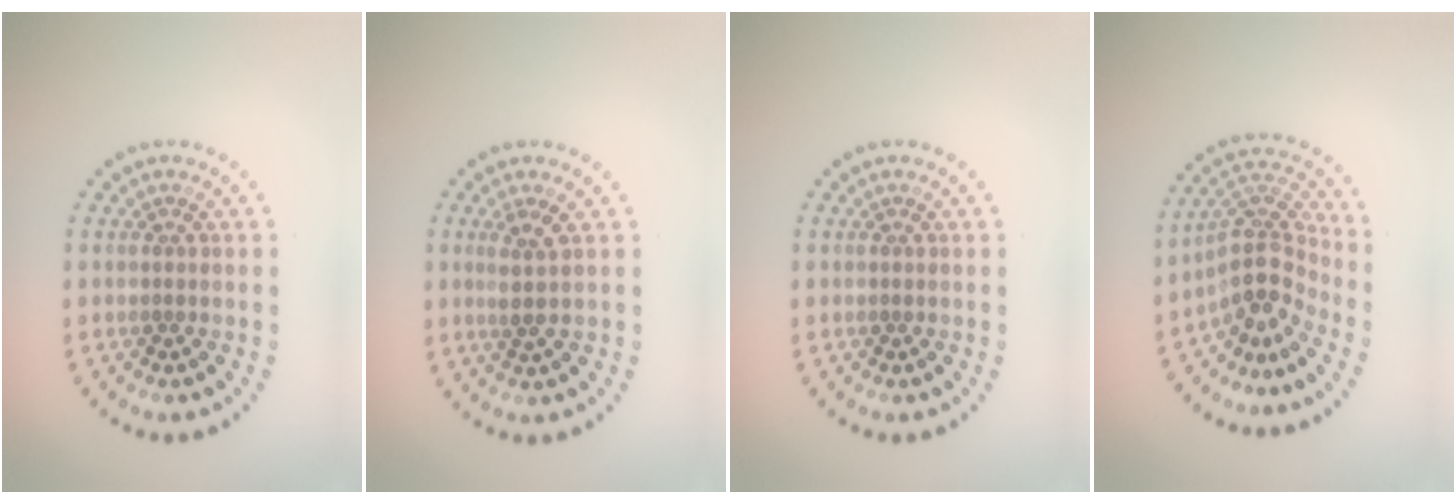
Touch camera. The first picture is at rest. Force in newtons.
{"total": 1.7, "press": 1.4, "slide": 1.0}
{"total": 0.0}
{"total": 4.2, "press": 3.1, "slide": 2.8}